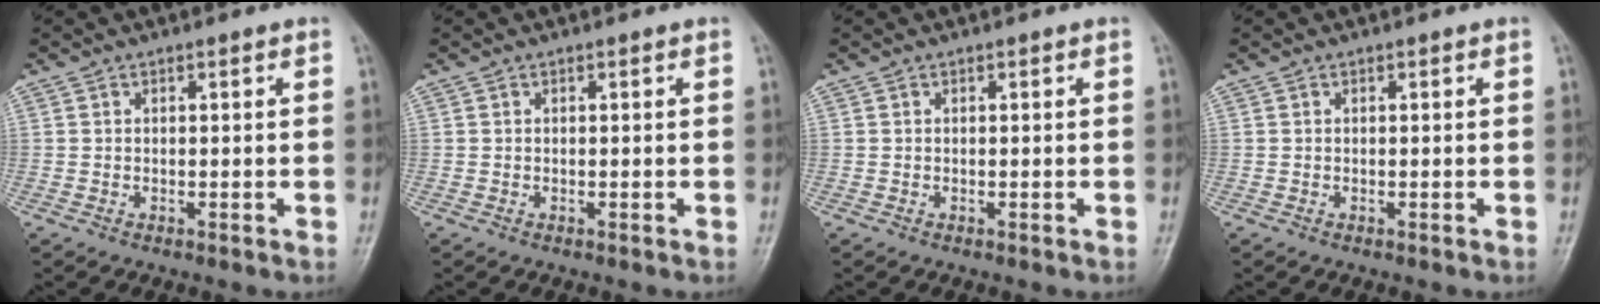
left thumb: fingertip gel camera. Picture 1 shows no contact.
{"total": 0.0}
{"total": 0.0}
{"total": 0.0}